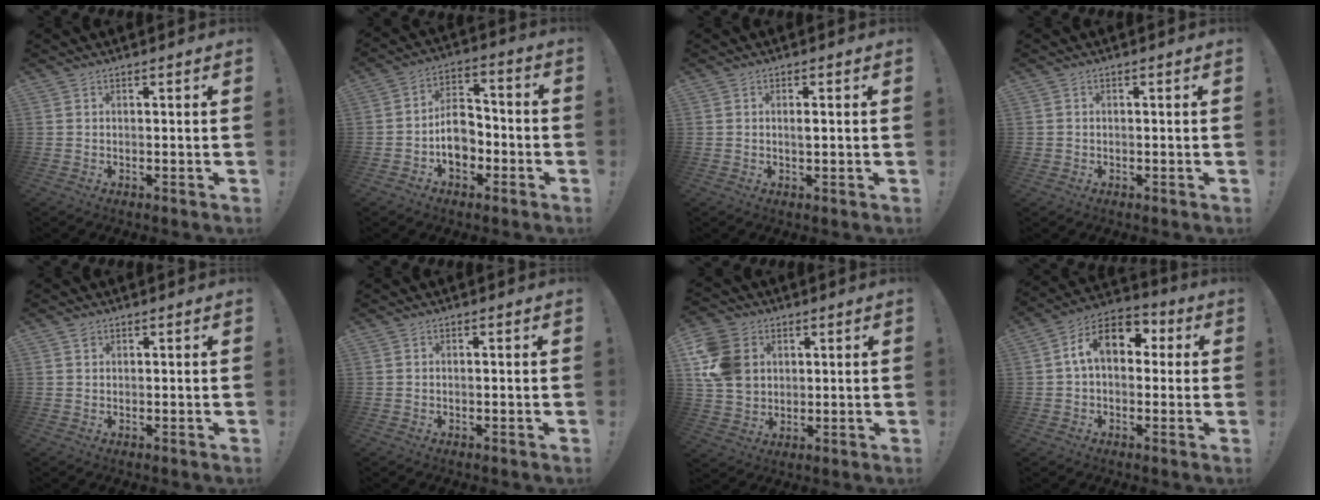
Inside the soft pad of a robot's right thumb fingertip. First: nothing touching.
{"total": 11.1, "force": [-3.3, 8.0, 7.0], "torque": [-0.122, 0.024, -0.056]}
{"total": 1.4, "force": [0.3, 0.2, 1.4], "torque": [-0.020, -0.002, 0.002]}
{"total": 0.9, "force": [-0.2, 0.9, 0.1], "torque": [-0.007, 0.004, -0.002]}
{"total": 1.0, "force": [0.7, 0.6, 0.2], "torque": [0.004, -0.004, 0.014]}
{"total": 0.0}
{"total": 13.9, "force": [3.8, 11.3, 7.2], "torque": [-0.142, -0.007, 0.078]}
{"total": 12.9, "force": [3.3, 8.3, 9.4], "torque": [-0.150, 0.008, 0.061]}